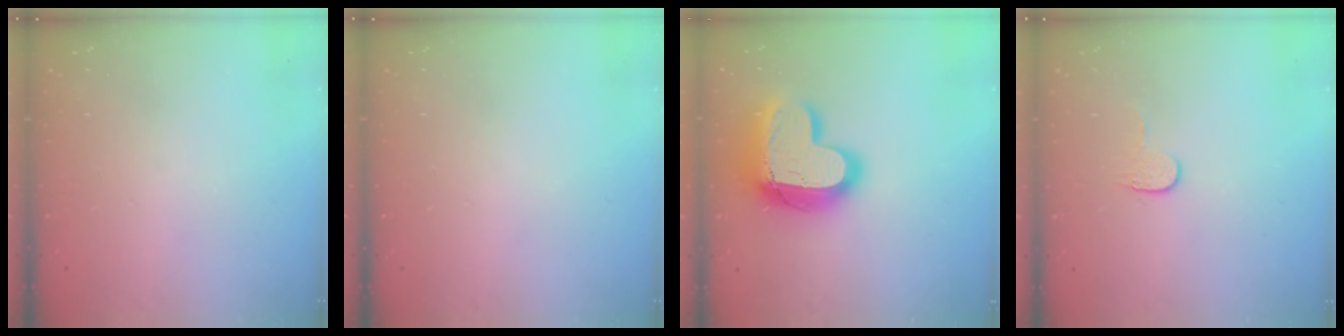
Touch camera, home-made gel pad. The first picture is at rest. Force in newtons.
{"total": 0.0}
{"total": 18.9, "press": 18.8, "slide": 1.5}
{"total": 3.4, "press": 3.4, "slide": 0.4}